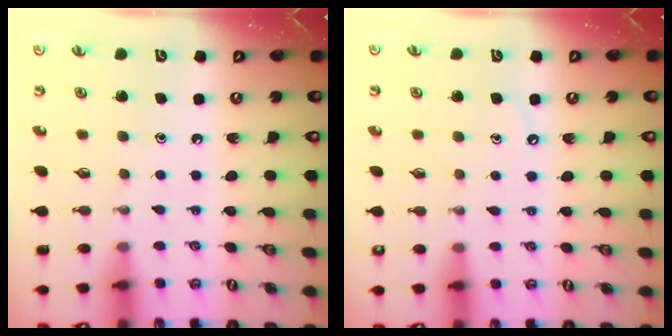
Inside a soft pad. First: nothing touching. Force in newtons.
{"total": 3.5, "press": 3.4, "slide": 0.5}